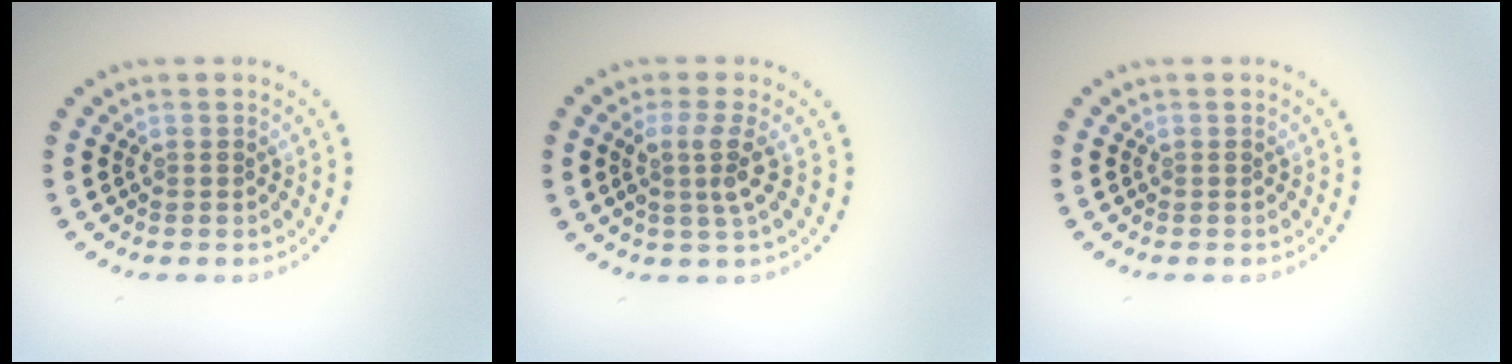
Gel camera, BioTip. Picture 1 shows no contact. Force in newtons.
{"total": 2.7, "press": 2.0, "slide": 1.8}
{"total": 0.0}